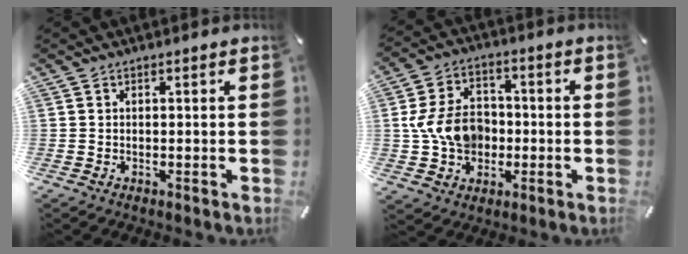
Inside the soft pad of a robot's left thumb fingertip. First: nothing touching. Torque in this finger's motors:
{"motor_torque": [0.40, 0.62, 0.75, -0.47, 0.19]}